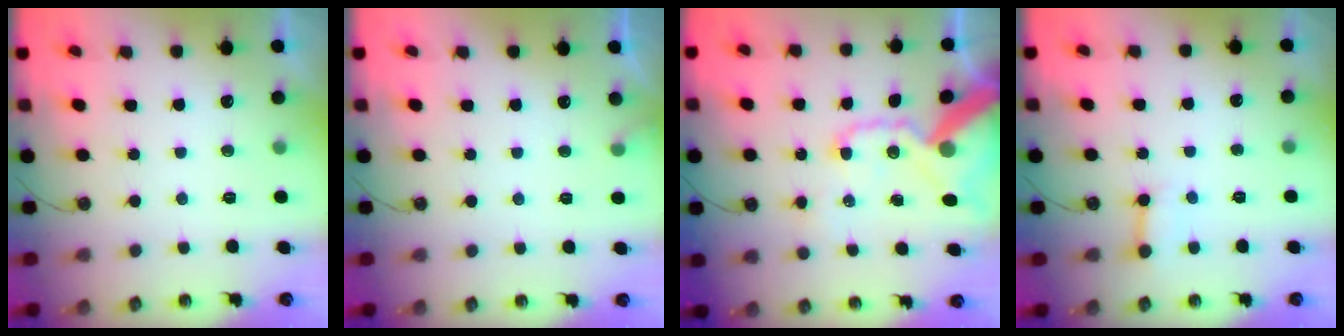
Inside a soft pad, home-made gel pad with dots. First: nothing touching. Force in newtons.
{"total": 3.6, "press": 3.6, "slide": 0.2}
{"total": 21.5, "press": 21.4, "slide": 2.9}
{"total": 5.2, "press": 5.2, "slide": 0.7}